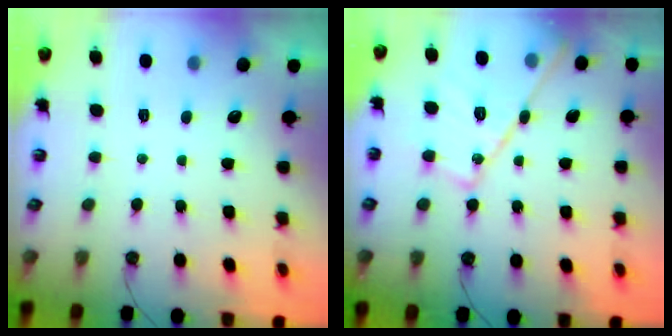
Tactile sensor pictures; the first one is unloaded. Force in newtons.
{"total": 17.2, "press": 17.2, "slide": 1.7}